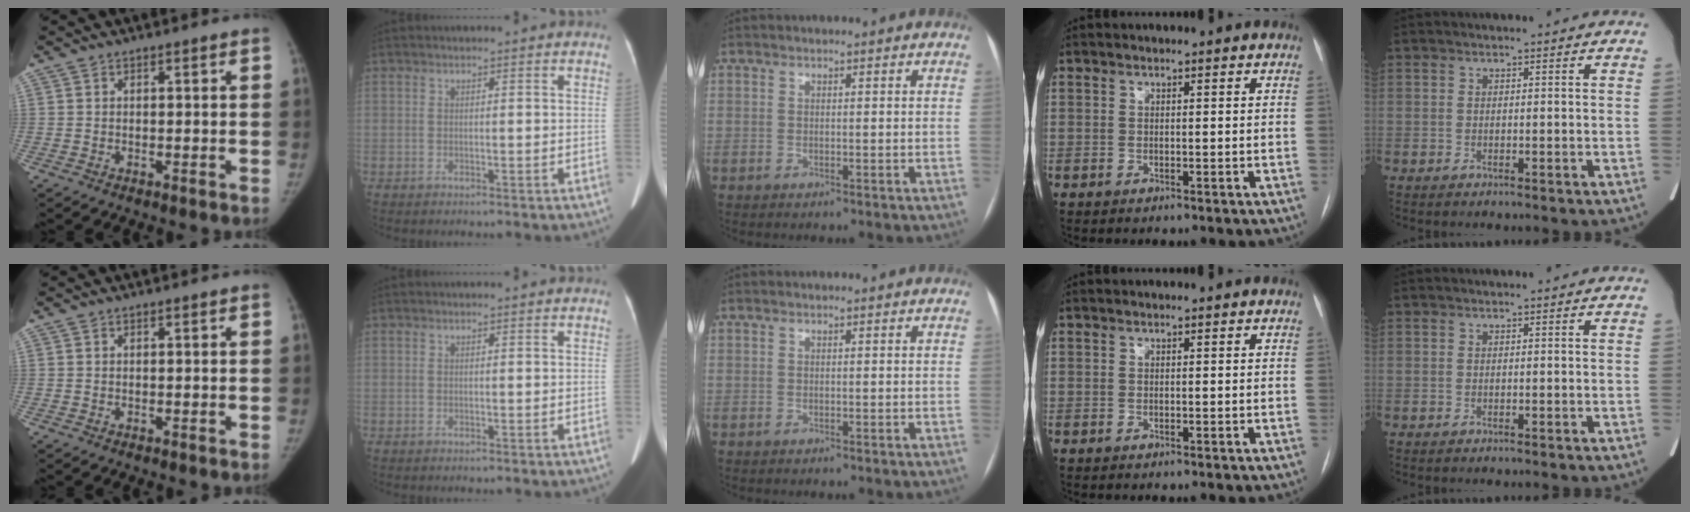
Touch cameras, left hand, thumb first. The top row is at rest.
{}